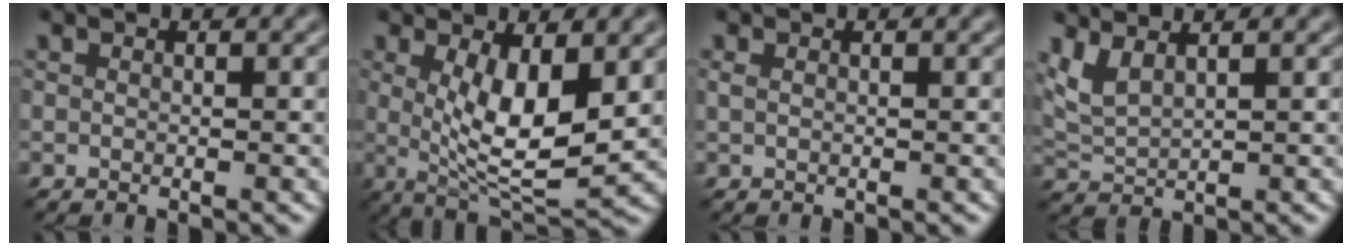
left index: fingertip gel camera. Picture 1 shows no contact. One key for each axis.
{"total": 7.3, "fx": 0.8, "fy": 2.4, "fz": 6.8, "tx": -0.124, "ty": -0.016, "tz": 0.021}
{"total": 0.5, "fx": 0.2, "fy": 0.2, "fz": 0.4, "tx": -0.011, "ty": 0.003, "tz": 0.006}
{"total": 2.7, "fx": 1.7, "fy": 0.7, "fz": 1.9, "tx": -0.054, "ty": 0.005, "tz": 0.044}